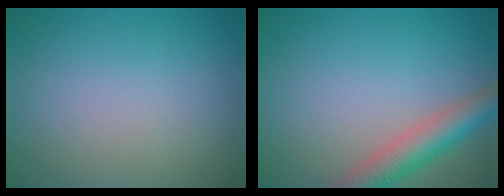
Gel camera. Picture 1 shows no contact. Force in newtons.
{"total": 4.7, "press": 4.7, "slide": 0.2}